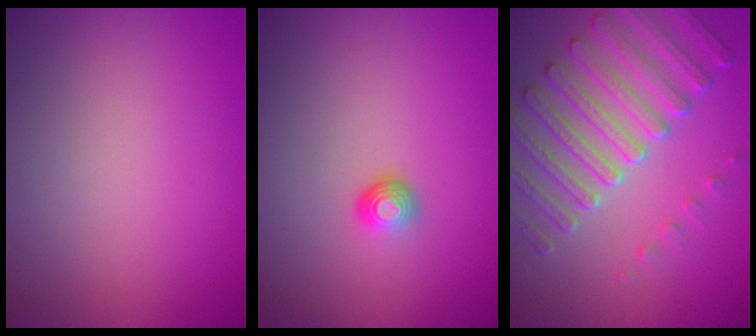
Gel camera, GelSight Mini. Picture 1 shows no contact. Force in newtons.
{"total": 1.6, "press": 1.0, "slide": 1.3}
{"total": 7.0, "press": 5.3, "slide": 4.6}